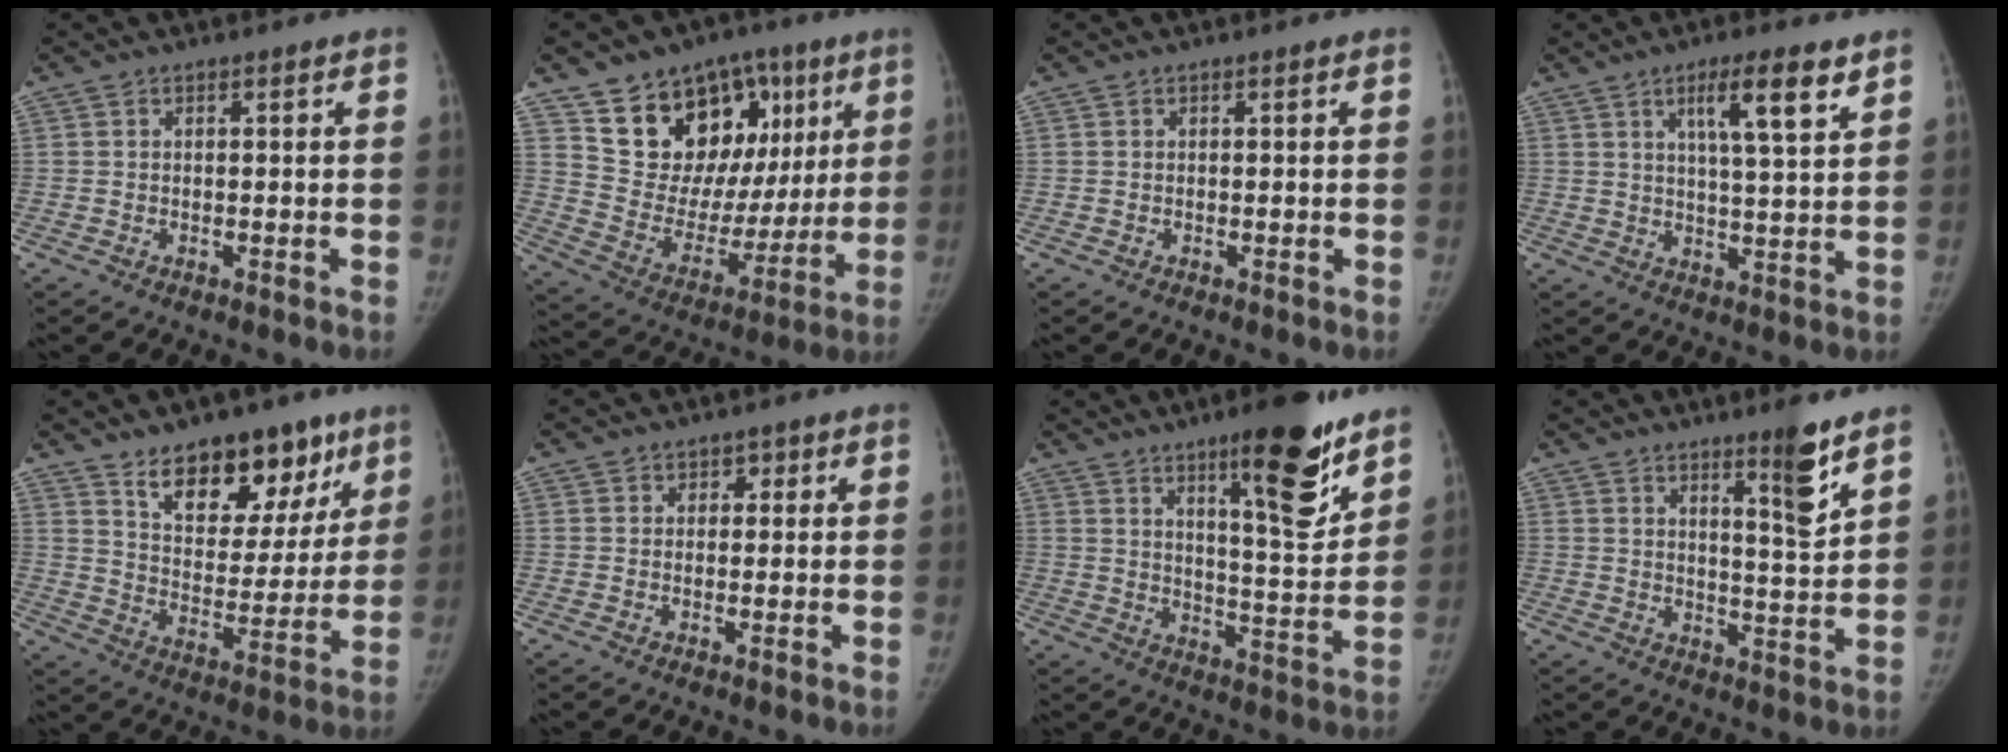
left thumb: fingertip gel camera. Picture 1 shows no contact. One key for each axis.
{"total": 22.3, "fx": 10.3, "fy": 15.2, "fz": 12.6, "tx": -0.128, "ty": -0.015, "tz": 0.176}
{"total": 0.0}
{"total": 9.1, "fx": 5.0, "fy": 1.4, "fz": 7.5, "tx": -0.117, "ty": -0.026, "tz": 0.080}
{"total": 17.6, "fx": 11.4, "fy": 9.3, "fz": 9.6, "tx": -0.071, "ty": -0.067, "tz": 0.179}
{"total": 1.6, "fx": 0.6, "fy": 1.4, "fz": 0.5, "tx": 0.014, "ty": 0.001, "tz": 0.001}
{"total": 15.7, "fx": 10.0, "fy": 3.6, "fz": 11.6, "tx": -0.140, "ty": -0.071, "tz": 0.153}
{"total": 7.5, "fx": 5.1, "fy": 0.6, "fz": 5.5, "tx": -0.075, "ty": -0.046, "tz": 0.077}